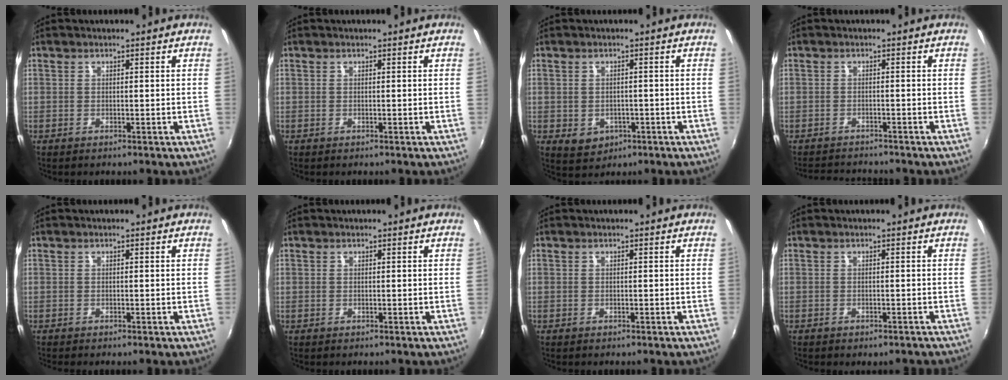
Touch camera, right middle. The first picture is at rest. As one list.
[{"total": 0.0}, {"total": 4.4, "force": [-1.4, 3.6, 2.2], "torque": [-0.046, -0.004, -0.009]}, {"total": 4.3, "force": [-4.1, 1.3, 0.5], "torque": [-0.027, 0.007, -0.069]}, {"total": 0.0}, {"total": 0.0}, {"total": 0.0}, {"total": 2.1, "force": [-1.7, 0.9, 0.9], "torque": [-0.017, -0.009, -0.020]}]